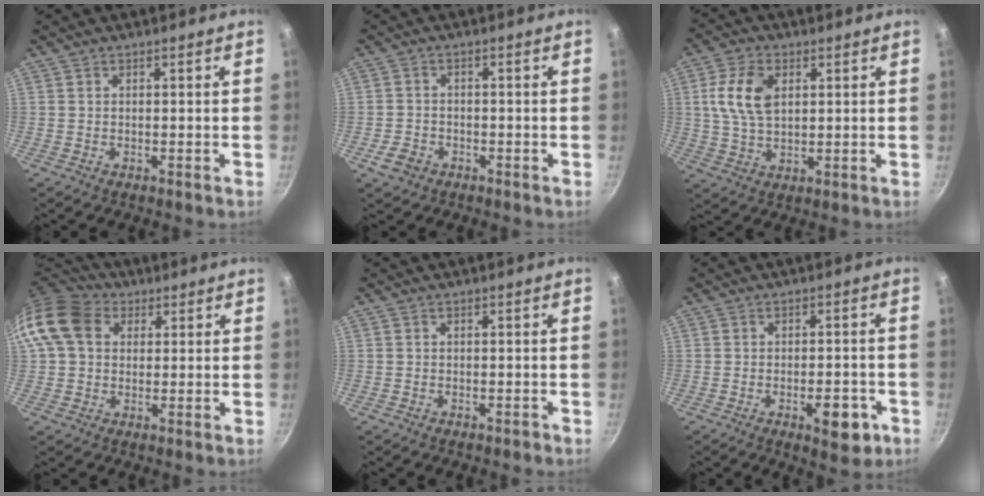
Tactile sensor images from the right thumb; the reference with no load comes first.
{"total": 3.8, "force": [-2.0, 2.8, 1.6], "torque": [-0.030, 0.018, -0.035]}
{"total": 9.4, "force": [2.4, 5.7, 7.0], "torque": [-0.127, 0.000, 0.043]}
{"total": 12.5, "force": [3.3, 9.8, 7.0], "torque": [-0.119, 0.019, 0.043]}
{"total": 0.8, "force": [-0.6, 0.4, 0.3], "torque": [-0.005, 0.011, -0.006]}
{"total": 7.5, "force": [-3.2, 3.3, 6.0], "torque": [-0.057, 0.015, -0.036]}